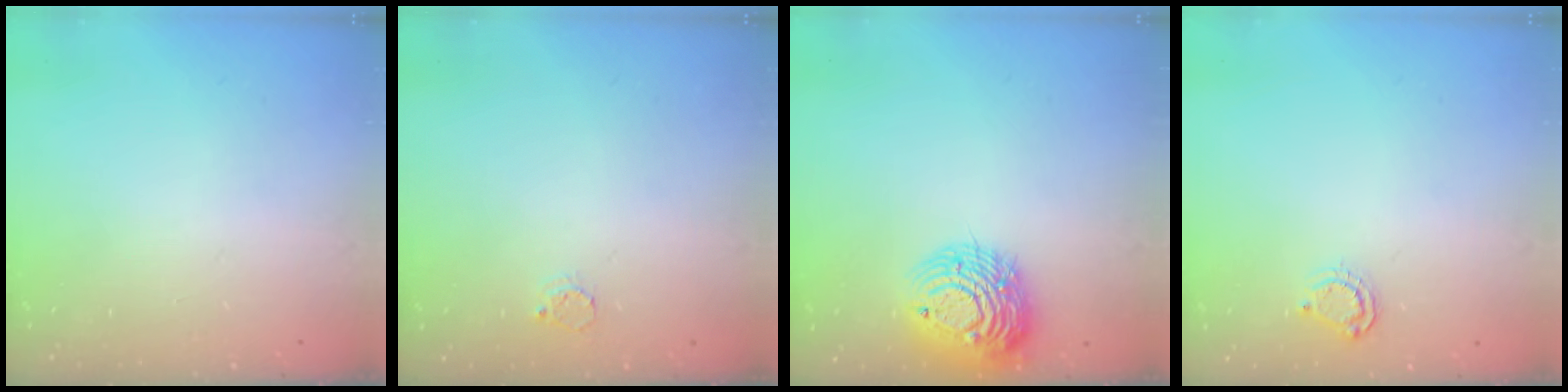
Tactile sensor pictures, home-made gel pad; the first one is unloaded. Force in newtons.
{"total": 3.2, "press": 3.2, "slide": 0.2}
{"total": 12.4, "press": 12.3, "slide": 1.3}
{"total": 5.1, "press": 5.0, "slide": 0.5}